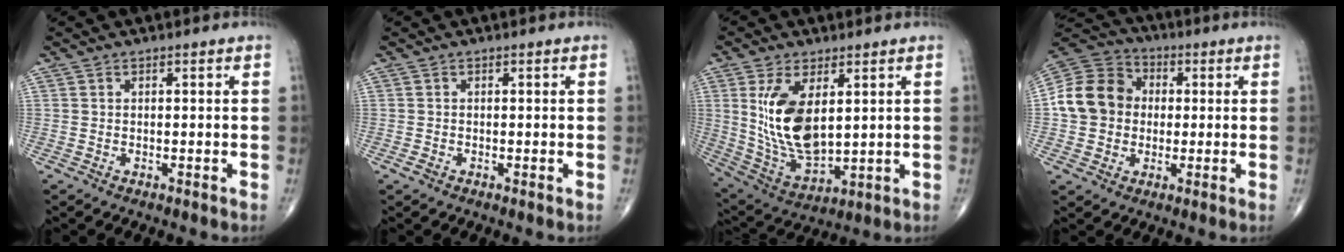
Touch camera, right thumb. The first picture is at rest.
{"total": 0.7, "force": [-0.3, 0.5, 0.5], "torque": [-0.012, -0.001, -0.006]}
{"total": 14.3, "force": [3.3, 7.2, 11.9], "torque": [-0.223, -0.021, 0.084]}
{"total": 13.1, "force": [0.3, 11.2, 6.7], "torque": [-0.109, 0.030, -0.005]}